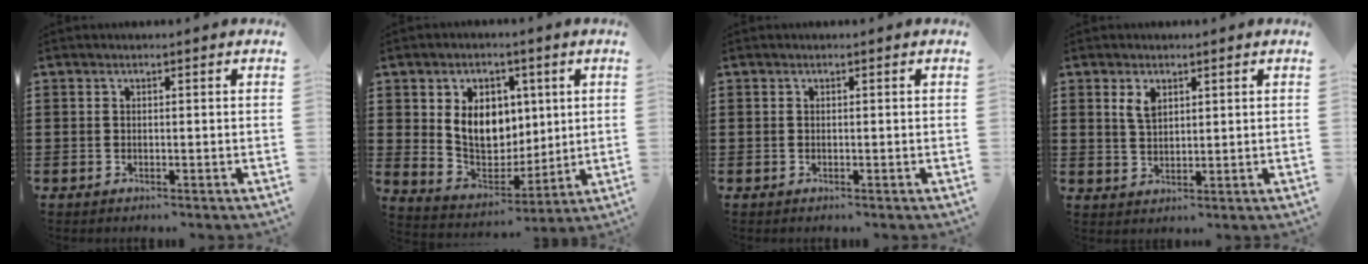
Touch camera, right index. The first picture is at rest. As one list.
[{"total": 8.9, "force": [1.8, 7.0, 5.3], "torque": [-0.109, 0.009, 0.030]}, {"total": 0.0}, {"total": 2.9, "force": [1.6, 1.5, 1.9], "torque": [-0.043, 0.005, 0.030]}]